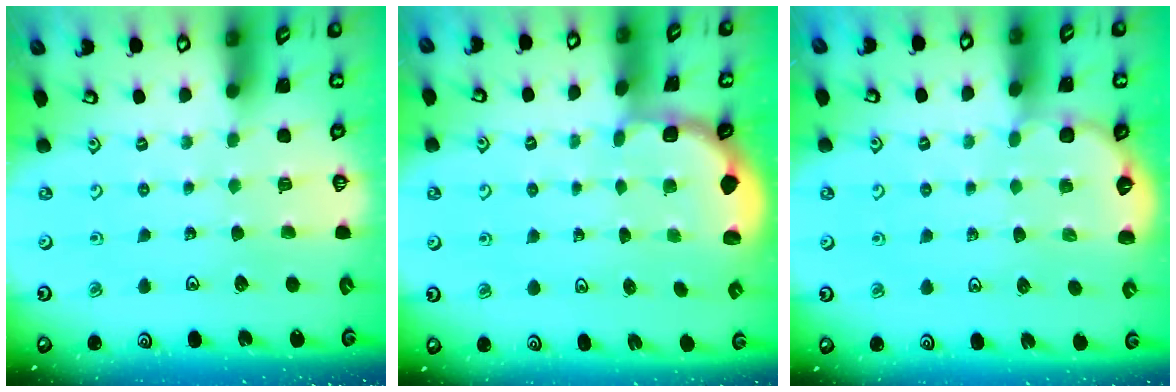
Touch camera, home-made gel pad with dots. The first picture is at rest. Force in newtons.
{"total": 1.9, "press": 1.8, "slide": 0.8}
{"total": 4.1, "press": 3.7, "slide": 1.8}